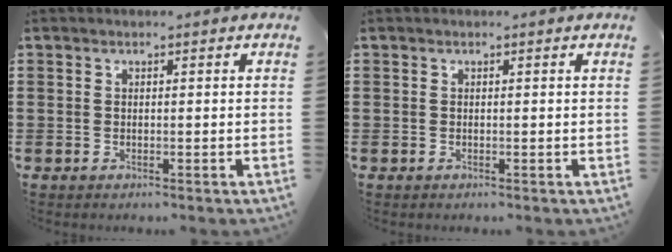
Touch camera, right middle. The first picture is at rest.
{"total": 0.0}